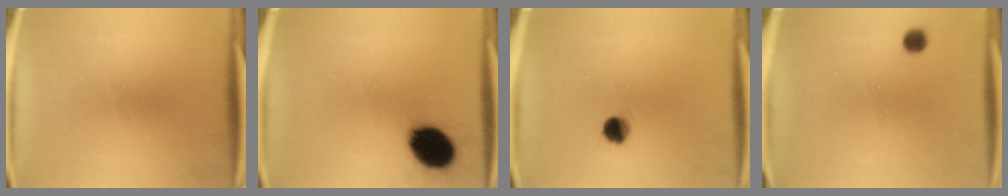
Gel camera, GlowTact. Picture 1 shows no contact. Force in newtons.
{"total": 13.0}
{"total": 4.1}
{"total": 2.6}